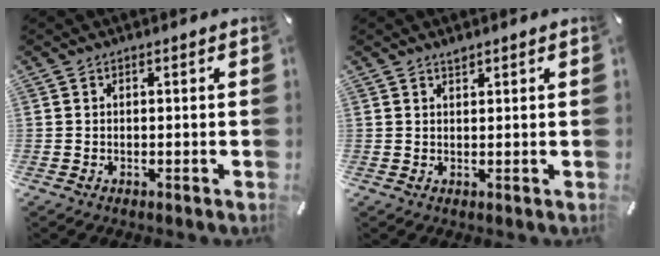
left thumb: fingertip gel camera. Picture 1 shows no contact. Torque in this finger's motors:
{"motor_torque": [0.27, 0.24, 0.20, -0.15, 0.00]}